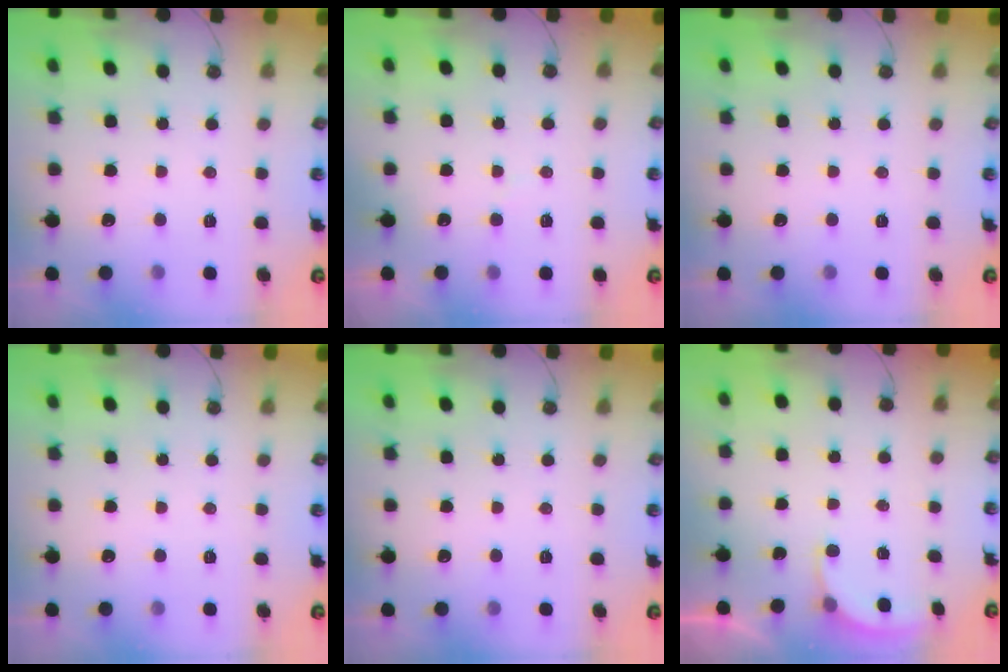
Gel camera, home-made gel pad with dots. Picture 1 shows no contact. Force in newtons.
{"total": 2.7, "press": 2.6, "slide": 0.3}
{"total": 0.0}
{"total": 0.0}
{"total": 0.0}
{"total": 2.6, "press": 2.6, "slide": 0.2}